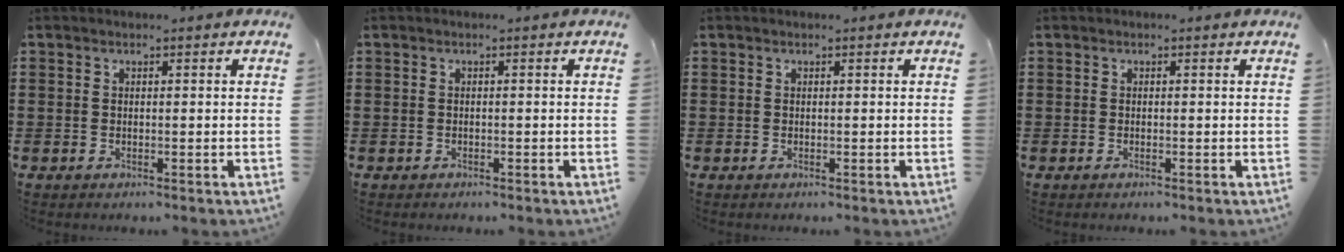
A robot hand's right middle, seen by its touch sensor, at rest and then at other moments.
{"total": 0.0}
{"total": 0.0}
{"total": 0.0}